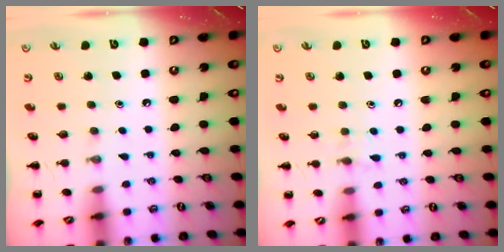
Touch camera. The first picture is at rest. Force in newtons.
{"total": 5.4, "press": 5.2, "slide": 1.6}